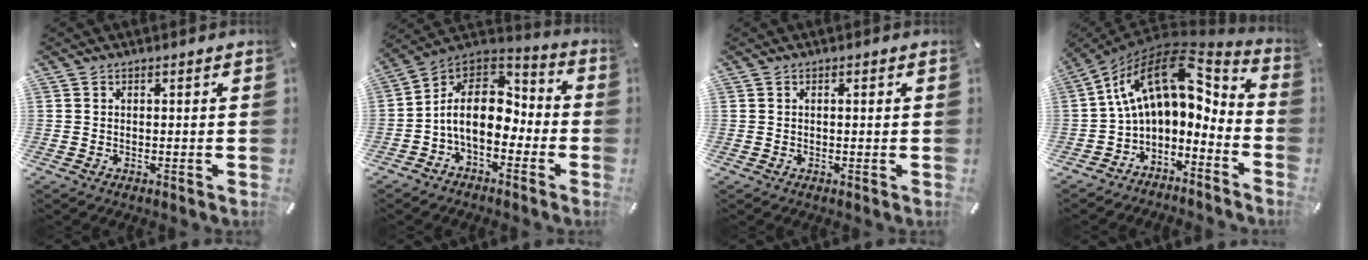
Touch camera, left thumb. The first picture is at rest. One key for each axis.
{"total": 14.0, "fx": -1.9, "fy": 9.5, "fz": 10.1, "tx": -0.196, "ty": 0.008, "tz": -0.037}
{"total": 0.7, "fx": 0.0, "fy": 0.3, "fz": 0.6, "tx": -0.011, "ty": 0.002, "tz": -0.001}
{"total": 16.1, "fx": 4.8, "fy": 9.3, "fz": 12.2, "tx": -0.218, "ty": -0.045, "tz": 0.081}